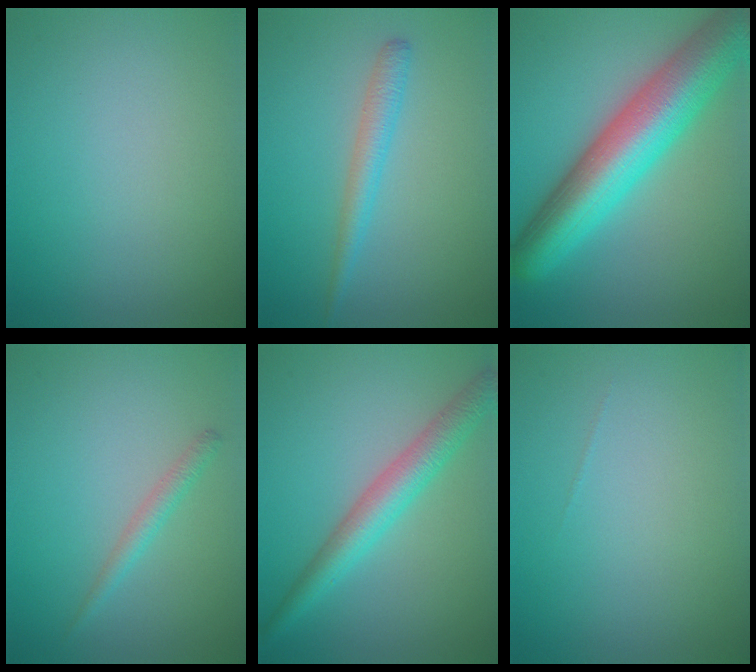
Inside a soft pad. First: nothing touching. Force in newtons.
{"total": 2.2, "press": 2.2, "slide": 0.2}
{"total": 10.9, "press": 10.9, "slide": 0.3}
{"total": 1.4, "press": 1.4, "slide": 0.1}
{"total": 4.3, "press": 4.3, "slide": 0.1}
{"total": 0.0}